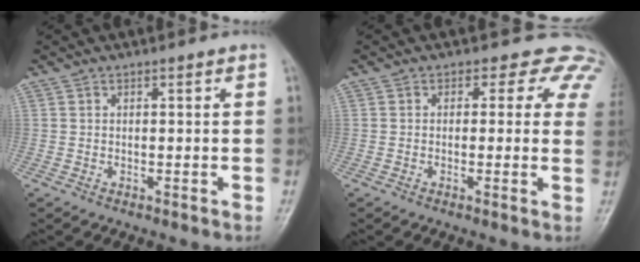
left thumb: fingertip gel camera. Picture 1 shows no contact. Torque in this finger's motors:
{"motor_torque": [0.08, 0.07, 0.10, -0.32, 0.01]}